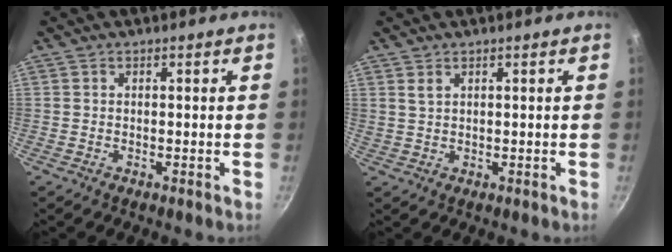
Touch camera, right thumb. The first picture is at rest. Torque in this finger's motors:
{"motor_torque": [0.70, 3.04, 1.01, 0.41, 0.24]}